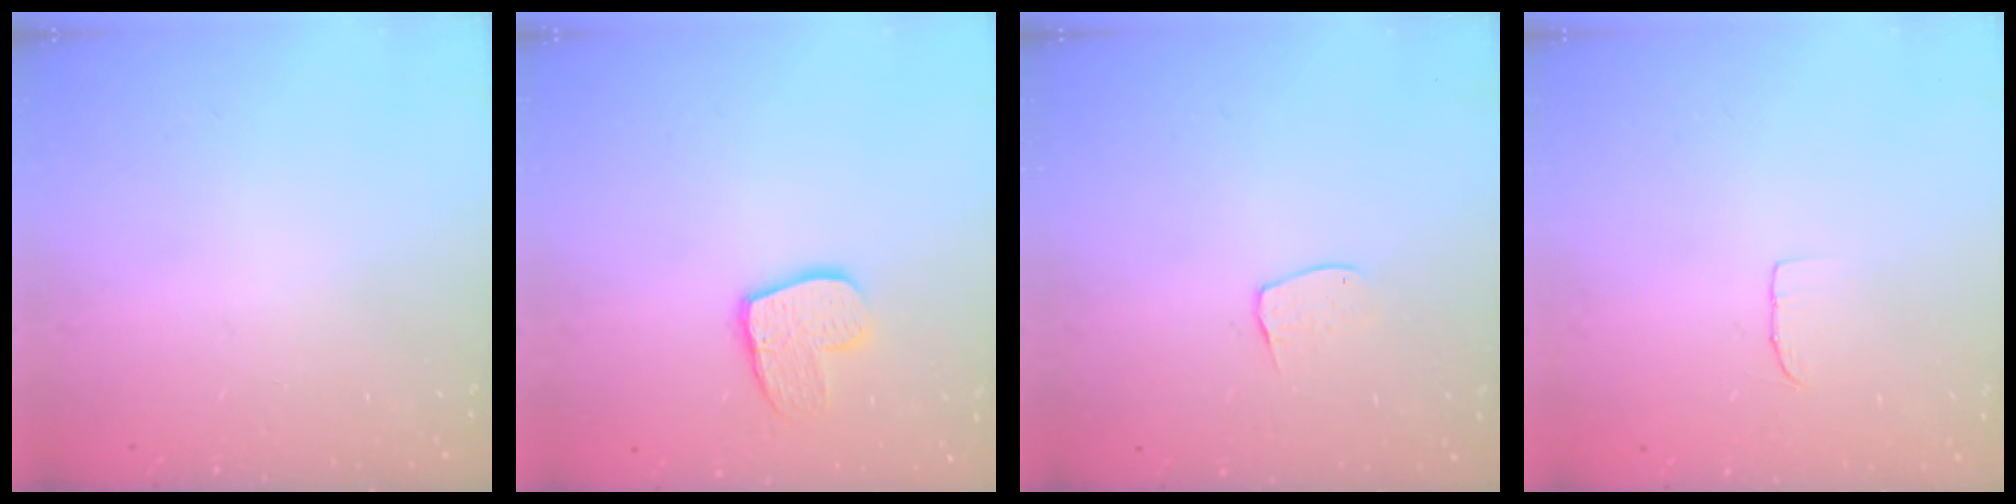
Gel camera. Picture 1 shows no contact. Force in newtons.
{"total": 10.8, "press": 10.7, "slide": 0.7}
{"total": 5.6, "press": 5.6, "slide": 0.3}
{"total": 4.4, "press": 4.3, "slide": 0.4}